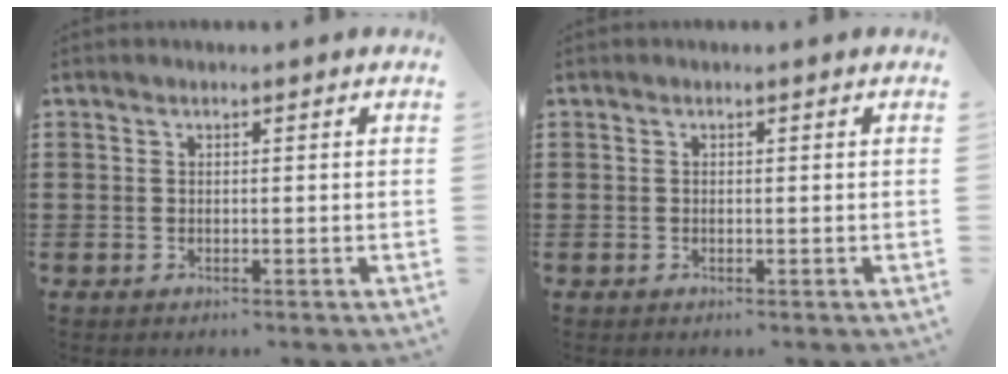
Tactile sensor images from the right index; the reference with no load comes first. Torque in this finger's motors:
{"motor_torque": [0.63, 0.29, 0.06, 0.02]}